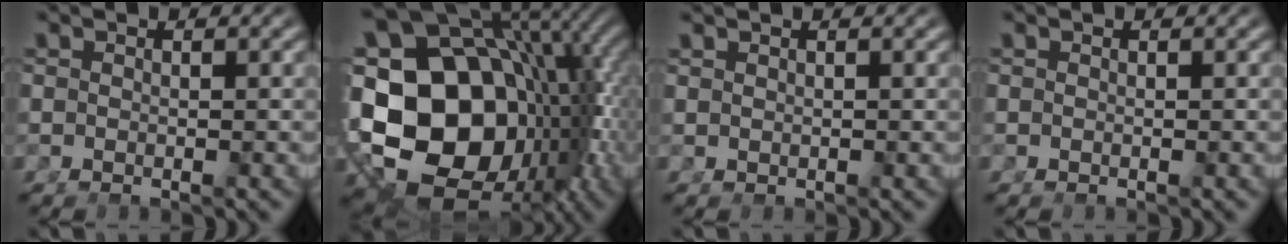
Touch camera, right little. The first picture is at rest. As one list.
[{"total": 29.0, "force": [-2.7, 20.3, 20.5], "torque": [-0.372, -0.083, -0.013]}, {"total": 0.9, "force": [0.6, -0.7, 0.1], "torque": [0.006, 0.001, 0.017]}, {"total": 0.0}]